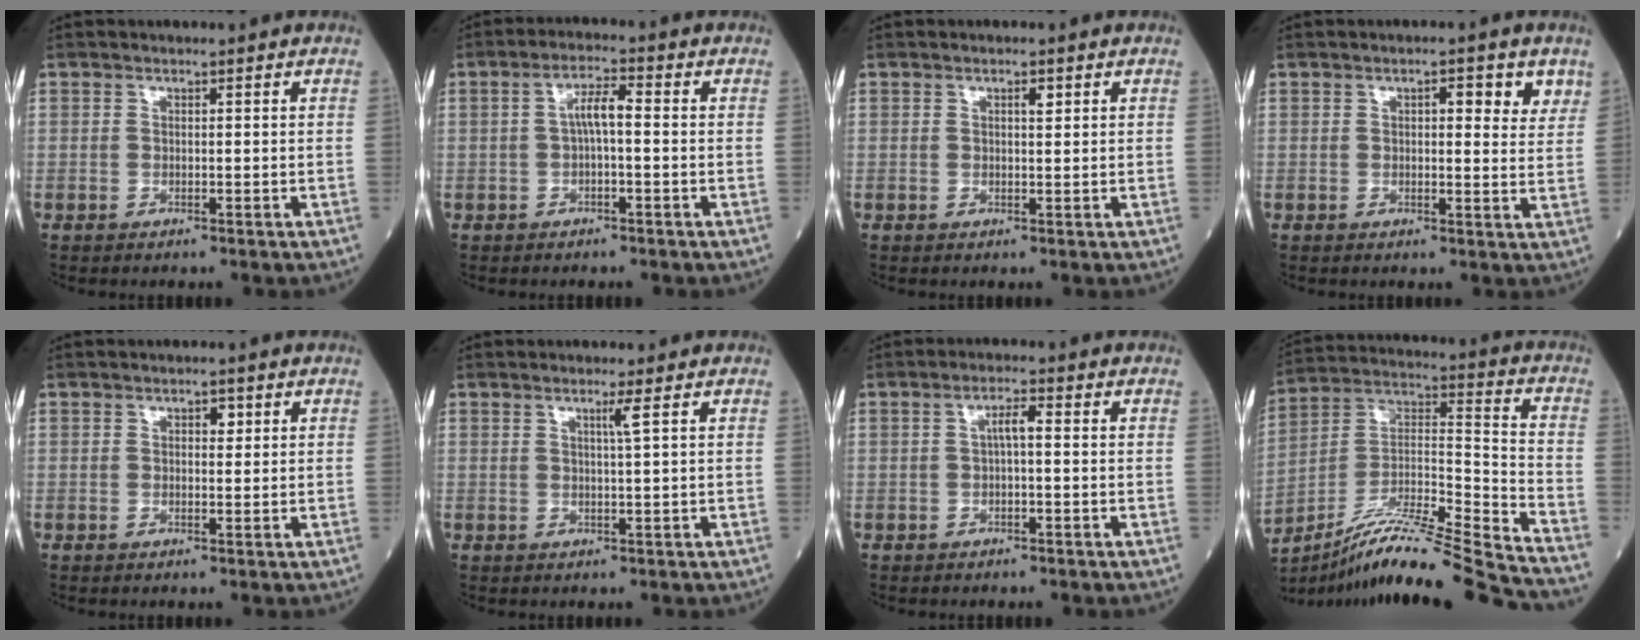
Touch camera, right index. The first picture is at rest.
{"total": 3.9, "force": [-0.1, 0.8, 3.8], "torque": [-0.065, 0.013, -0.003]}
{"total": 1.2, "force": [0.6, 0.3, 1.0], "torque": [-0.016, 0.000, 0.007]}
{"total": 4.6, "force": [2.3, 1.5, 3.7], "torque": [-0.039, -0.001, 0.025]}
{"total": 1.5, "force": [0.6, 0.8, 1.1], "torque": [-0.012, 0.001, 0.008]}
{"total": 1.7, "force": [0.7, -0.6, 1.4], "torque": [-0.029, -0.005, 0.016]}
{"total": 2.5, "force": [0.1, 0.5, 2.5], "torque": [-0.042, 0.006, 0.002]}
{"total": 23.1, "force": [-20.4, -1.3, 10.7], "torque": [-0.186, -0.006, -0.344]}